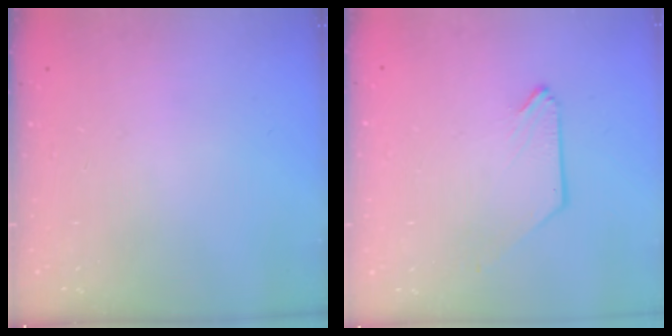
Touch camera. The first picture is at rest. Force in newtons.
{"total": 0.0}